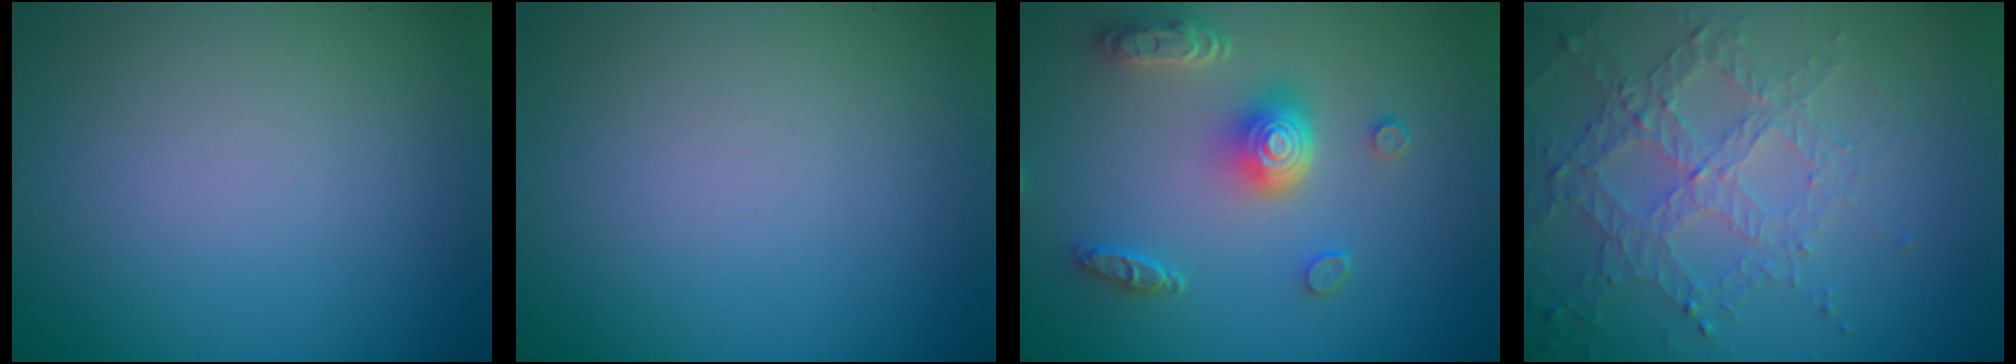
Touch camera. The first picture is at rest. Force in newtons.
{"total": 0.0}
{"total": 5.0, "press": 3.9, "slide": 3.1}
{"total": 4.5, "press": 3.3, "slide": 3.1}